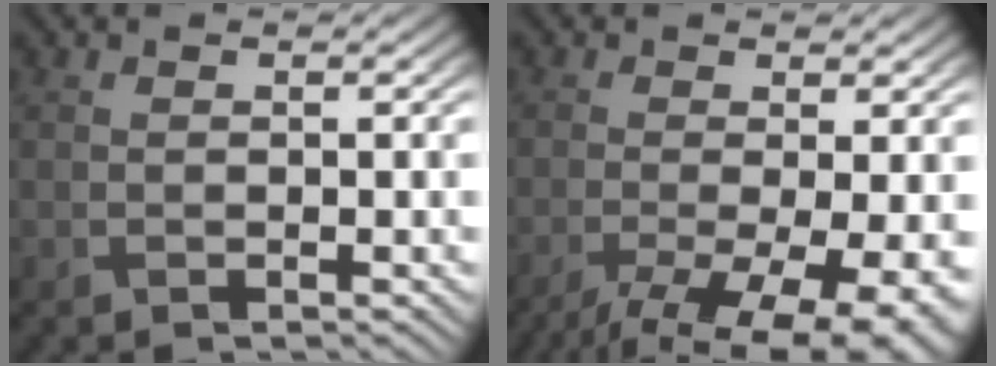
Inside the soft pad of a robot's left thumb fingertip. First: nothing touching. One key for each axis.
{"total": 10.6, "fx": -5.3, "fy": 3.4, "fz": 8.5, "tx": -0.162, "ty": -0.031, "tz": -0.069}